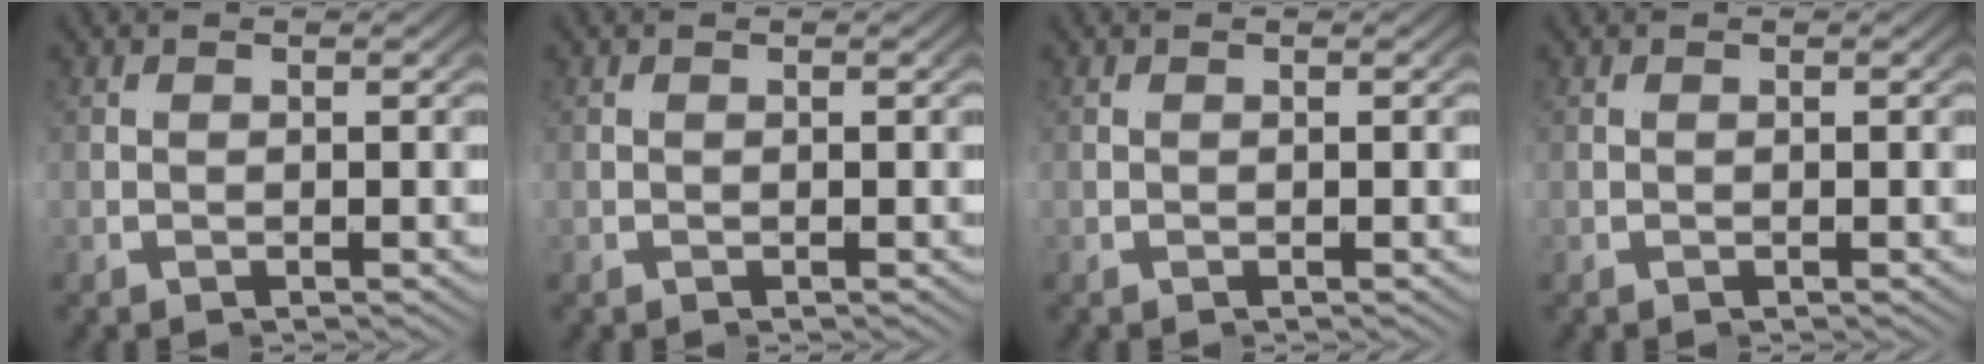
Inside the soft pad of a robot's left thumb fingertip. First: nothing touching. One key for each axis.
{"total": 0.0}
{"total": 0.0}
{"total": 0.0}